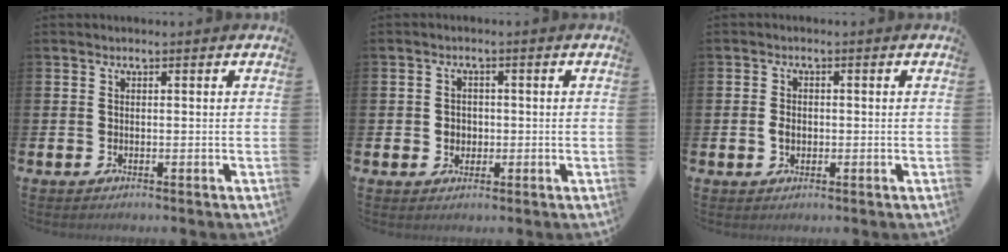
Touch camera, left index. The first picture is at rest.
{"total": 2.1, "force": [-0.1, 2.0, 0.6], "torque": [-0.001, 0.001, -0.010]}
{"total": 2.1, "force": [-0.2, 1.5, 1.4], "torque": [-0.018, 0.004, -0.007]}